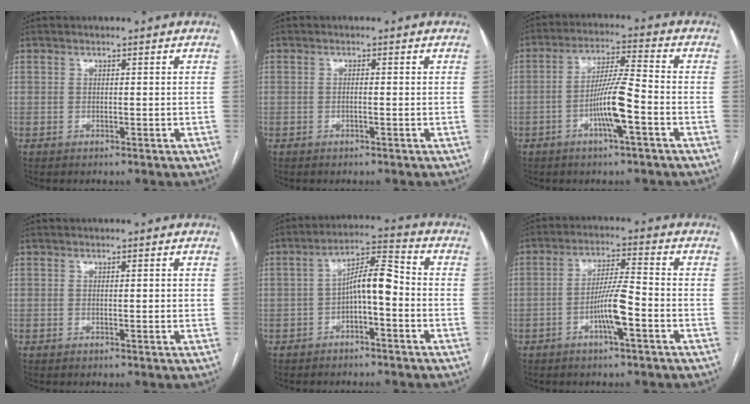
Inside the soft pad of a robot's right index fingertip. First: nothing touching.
{"total": 0.7, "force": [-0.1, 0.0, 0.6], "torque": [-0.012, 0.001, -0.001]}
{"total": 8.4, "force": [-3.0, 0.2, 7.9], "torque": [-0.152, 0.005, -0.055]}
{"total": 1.1, "force": [0.2, 0.2, 1.1], "torque": [-0.016, 0.001, 0.001]}
{"total": 7.2, "force": [-1.5, 1.8, 6.8], "torque": [-0.117, 0.029, -0.026]}
{"total": 6.8, "force": [-2.5, 0.3, 6.3], "torque": [-0.123, 0.005, -0.045]}